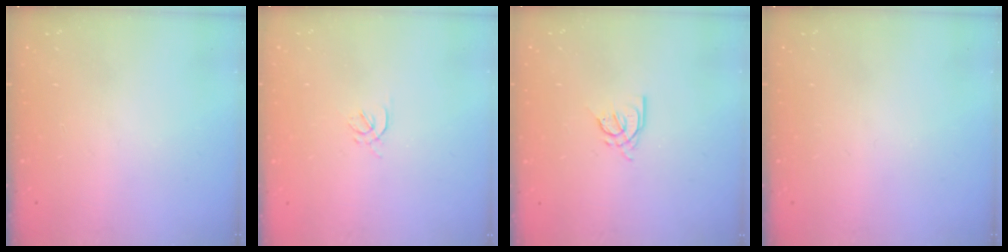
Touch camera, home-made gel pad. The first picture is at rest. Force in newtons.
{"total": 1.7, "press": 1.6, "slide": 0.6}
{"total": 4.5, "press": 4.5, "slide": 0.7}
{"total": 0.0}